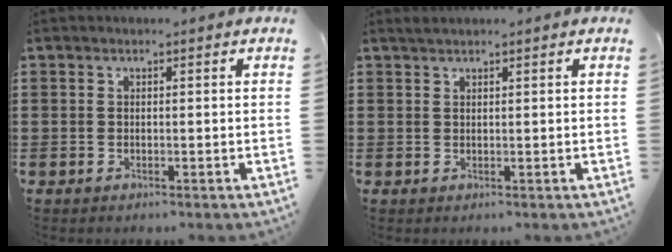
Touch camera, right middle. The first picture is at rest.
{"total": 0.7, "force": [0.7, 0.1, 0.3], "torque": [-0.007, 0.001, 0.012]}